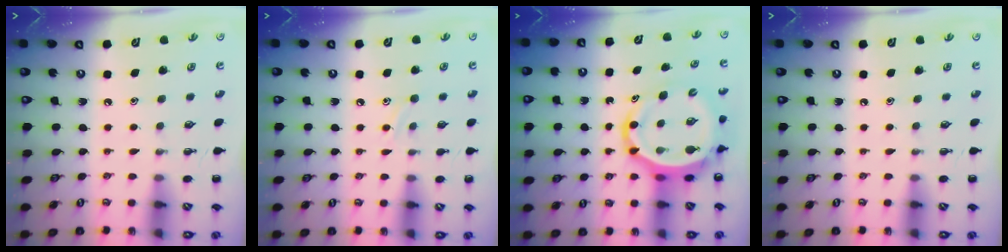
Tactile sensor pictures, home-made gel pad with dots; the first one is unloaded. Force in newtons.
{"total": 6.6, "press": 6.5, "slide": 1.1}
{"total": 10.0, "press": 9.6, "slide": 3.0}
{"total": 0.0}